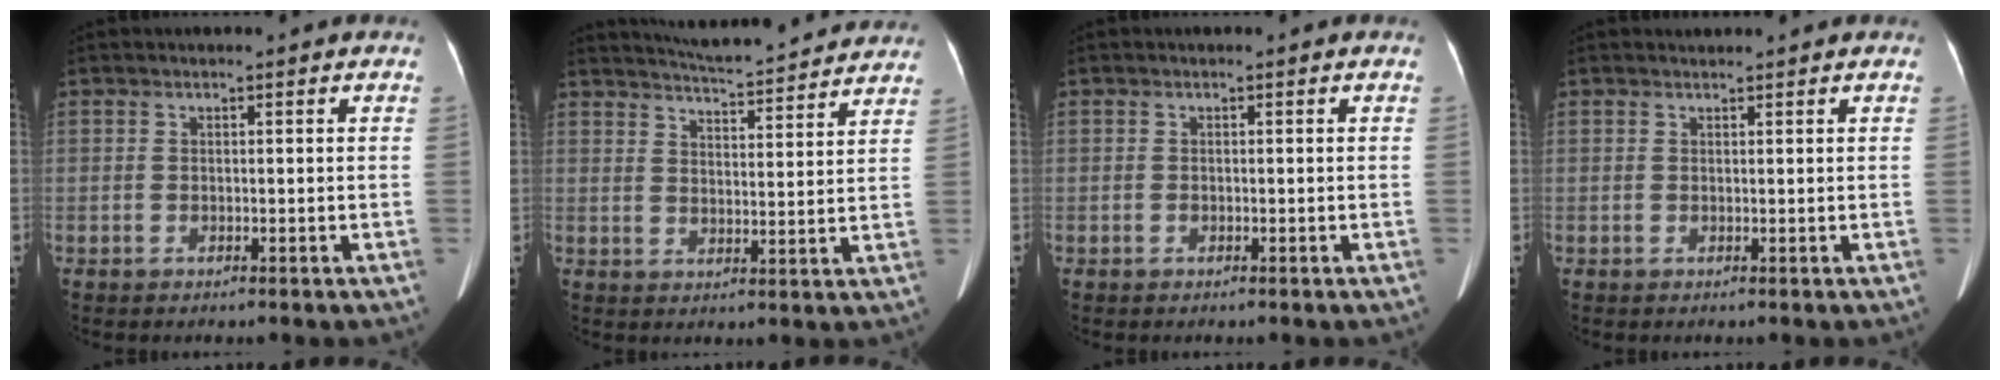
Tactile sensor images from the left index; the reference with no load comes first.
{"total": 15.6, "force": [14.6, 1.5, 5.1], "torque": [-0.079, 0.005, 0.188]}
{"total": 0.0}
{"total": 1.0, "force": [1.0, 0.1, 0.0], "torque": [-0.007, 0.011, 0.018]}